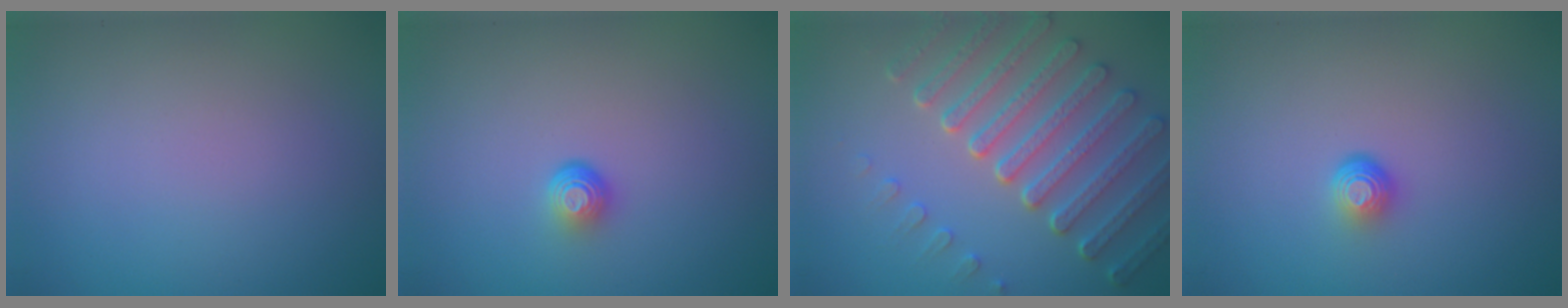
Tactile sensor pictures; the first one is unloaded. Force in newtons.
{"total": 1.7, "press": 1.0, "slide": 1.4}
{"total": 7.1, "press": 5.3, "slide": 4.8}
{"total": 1.8, "press": 1.1, "slide": 1.4}